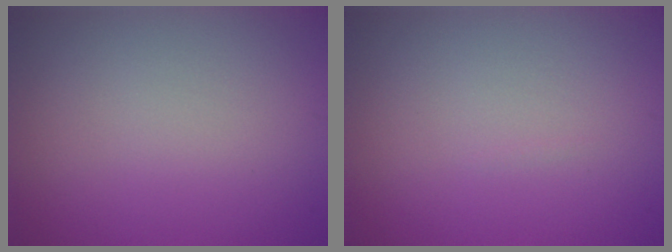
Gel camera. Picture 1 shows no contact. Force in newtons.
{"total": 0.0}